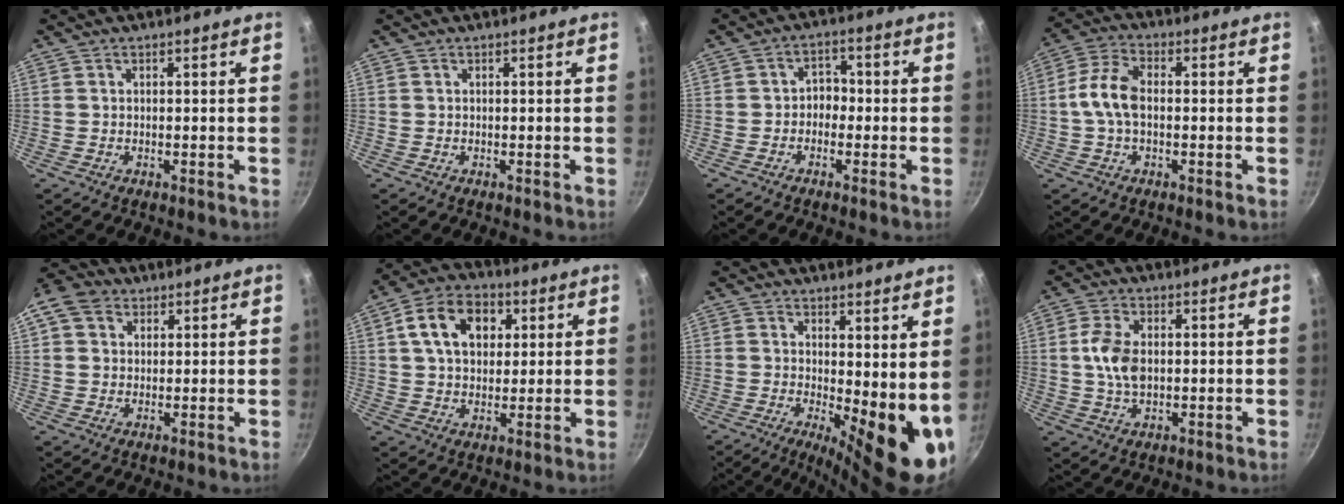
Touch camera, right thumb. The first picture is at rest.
{"total": 0.0}
{"total": 3.5, "force": [-1.0, 2.8, 1.8], "torque": [-0.001, 0.021, -0.024]}
{"total": 8.1, "force": [-0.3, 4.6, 6.7], "torque": [-0.133, 0.029, -0.017]}
{"total": 8.9, "force": [3.1, 7.1, 4.3], "torque": [-0.071, 0.013, 0.042]}
{"total": 12.3, "force": [3.7, 8.8, 7.8], "torque": [-0.111, 0.009, 0.049]}
{"total": 12.7, "force": [0.5, 4.8, 11.8], "torque": [-0.127, -0.026, 0.016]}
{"total": 7.2, "force": [0.4, 4.4, 5.6], "torque": [-0.104, 0.007, 0.004]}